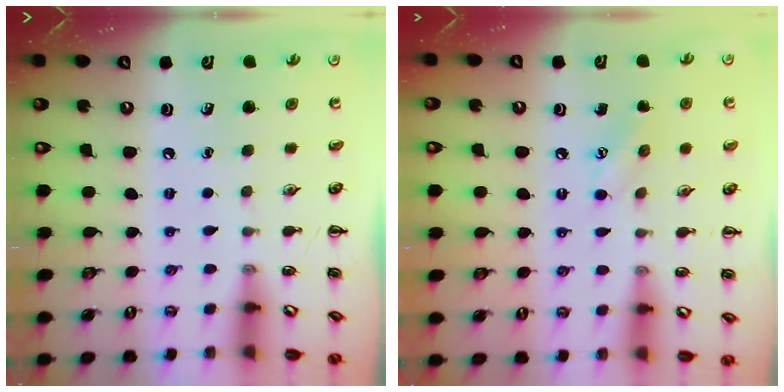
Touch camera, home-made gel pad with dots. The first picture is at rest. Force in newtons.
{"total": 6.4, "press": 6.2, "slide": 1.6}